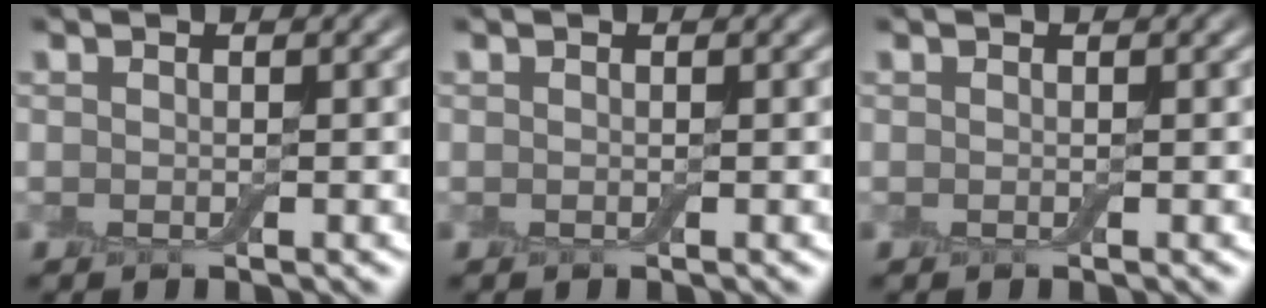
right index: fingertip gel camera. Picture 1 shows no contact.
{"total": 0.0}
{"total": 0.0}